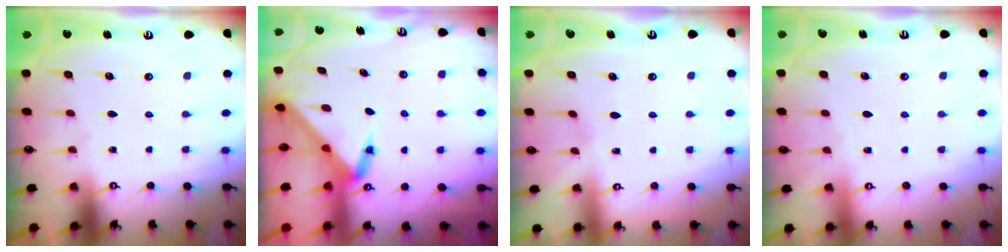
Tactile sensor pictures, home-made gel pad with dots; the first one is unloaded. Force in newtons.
{"total": 3.5, "press": 3.5, "slide": 0.1}
{"total": 1.7, "press": 1.7, "slide": 0.4}
{"total": 0.8, "press": 0.7, "slide": 0.3}